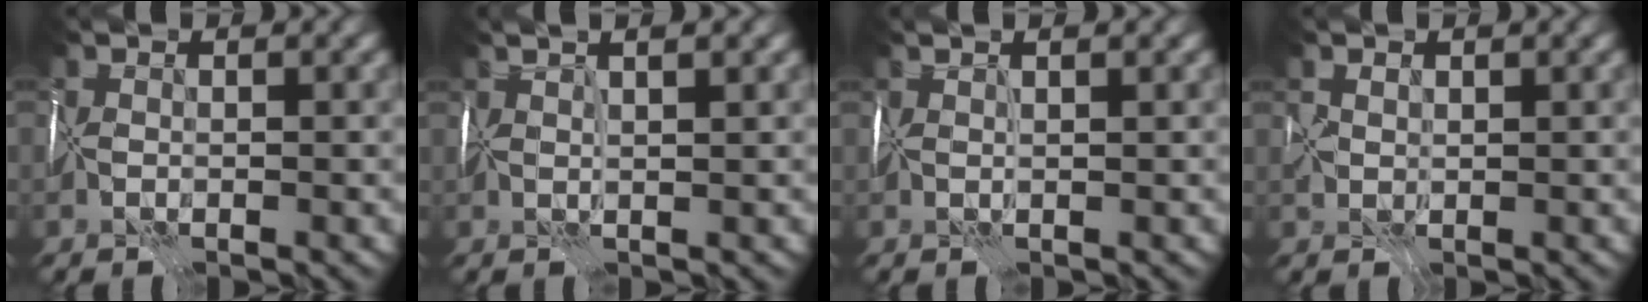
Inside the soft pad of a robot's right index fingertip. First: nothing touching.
{"total": 4.8, "force": [2.7, 1.4, 3.8], "torque": [-0.037, 0.037, 0.019]}
{"total": 2.8, "force": [1.6, 0.6, 2.1], "torque": [-0.020, 0.024, 0.009]}
{"total": 0.8, "force": [0.7, 0.2, -0.3], "torque": [0.007, 0.005, 0.015]}